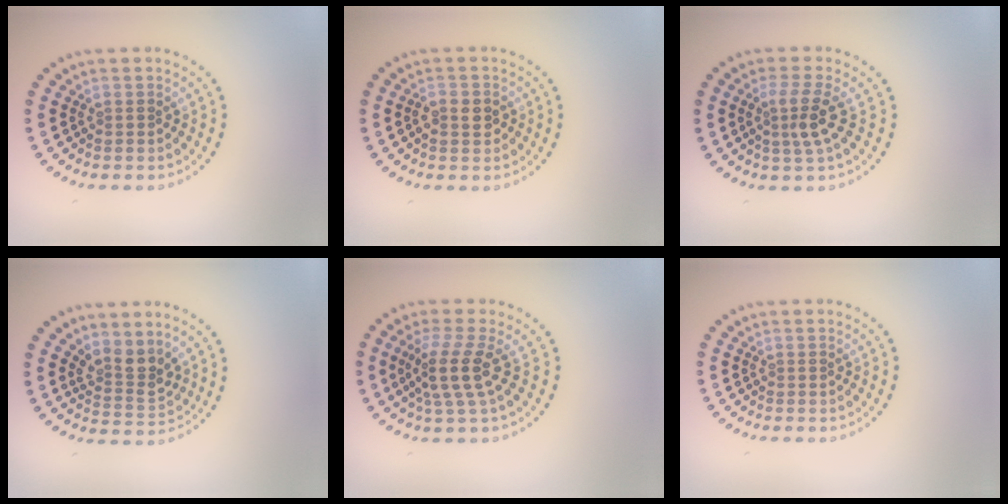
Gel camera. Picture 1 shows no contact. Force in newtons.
{"total": 2.1, "press": 2.0, "slide": 0.7}
{"total": 2.9, "press": 2.4, "slide": 1.6}
{"total": 2.8, "press": 2.1, "slide": 1.8}
{"total": 3.8, "press": 2.9, "slide": 2.5}
{"total": 0.0}